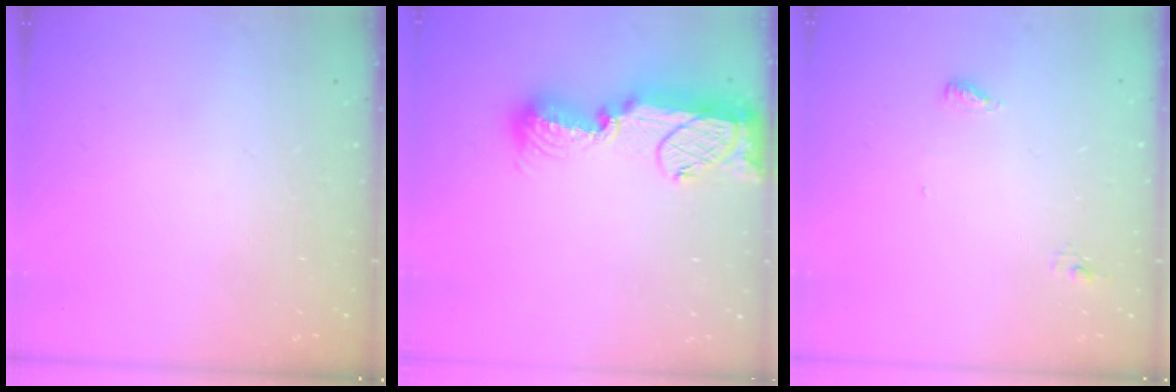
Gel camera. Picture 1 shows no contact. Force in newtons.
{"total": 16.5, "press": 16.4, "slide": 1.6}
{"total": 4.7, "press": 4.5, "slide": 1.1}